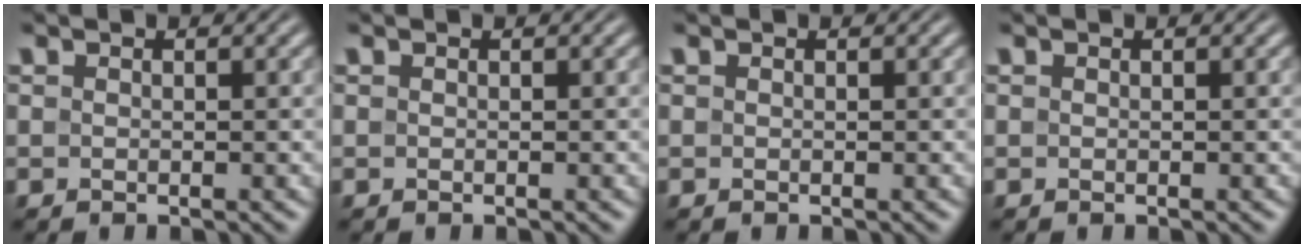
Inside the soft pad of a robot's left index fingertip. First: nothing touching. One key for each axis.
{"total": 0.0}
{"total": 0.0}
{"total": 0.0}